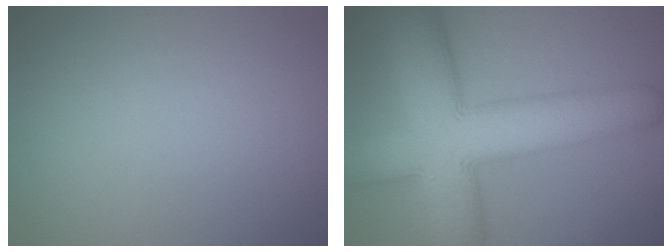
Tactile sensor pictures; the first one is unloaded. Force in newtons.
{"total": 12.2, "press": 12.2, "slide": 0.4}